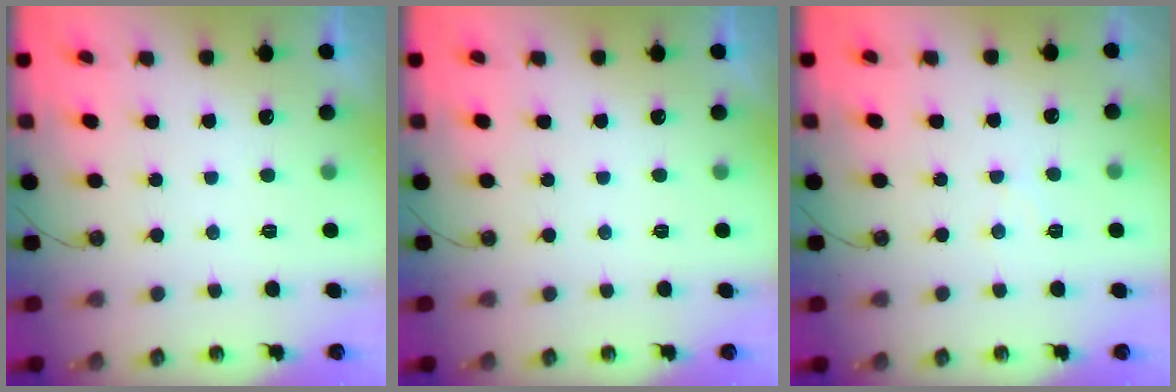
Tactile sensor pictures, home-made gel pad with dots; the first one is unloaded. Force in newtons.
{"total": 0.0}
{"total": 4.7, "press": 4.7, "slide": 0.6}